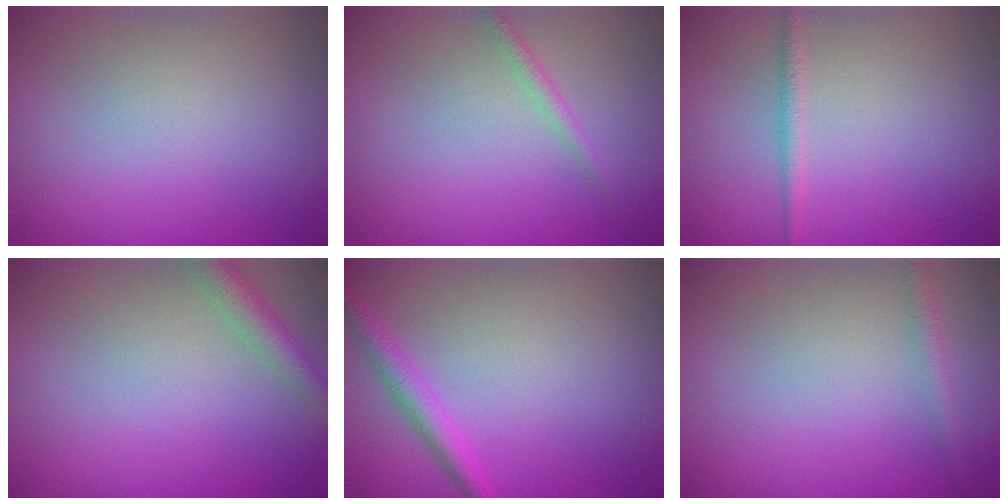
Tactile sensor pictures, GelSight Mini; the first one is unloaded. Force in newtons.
{"total": 1.3, "press": 1.3, "slide": 0.0}
{"total": 1.1, "press": 1.1, "slide": 0.1}
{"total": 2.8, "press": 2.8, "slide": 0.1}
{"total": 2.3, "press": 2.3, "slide": 0.1}
{"total": 1.6, "press": 1.6, "slide": 0.1}